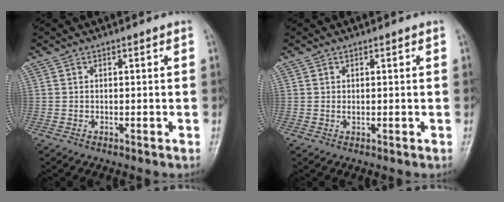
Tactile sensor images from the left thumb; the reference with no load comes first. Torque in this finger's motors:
{"motor_torque": [-0.08, -0.15, 0.27, 0.04, 0.00]}